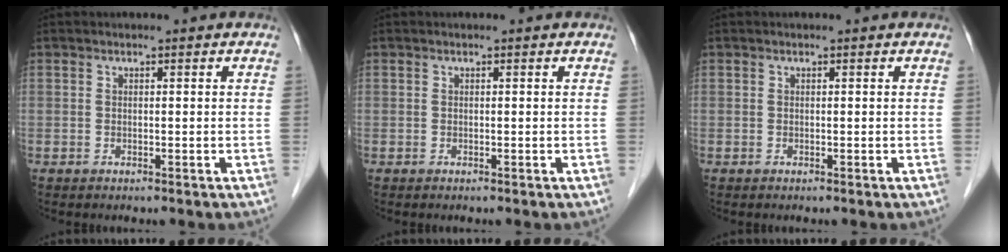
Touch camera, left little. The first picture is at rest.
{"total": 0.0}
{"total": 0.0}